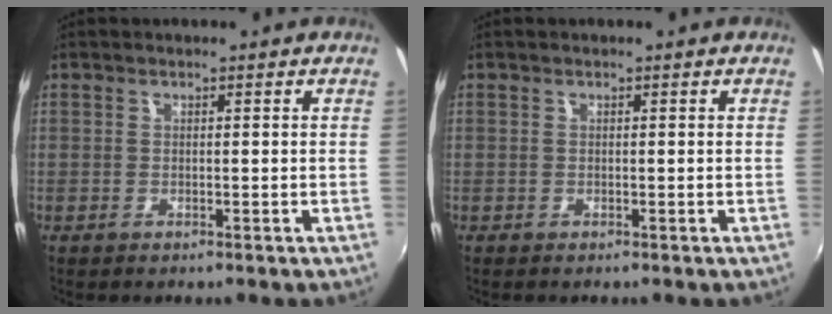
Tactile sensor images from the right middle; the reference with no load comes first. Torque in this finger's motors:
{"motor_torque": [0.13, -0.15, -0.01, 0.02]}